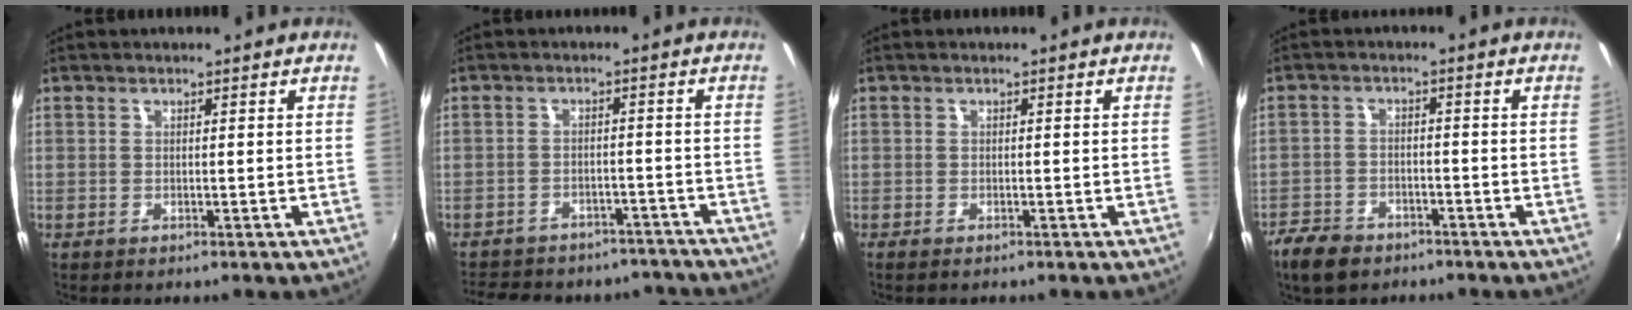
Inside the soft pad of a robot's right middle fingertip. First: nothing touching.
{"total": 18.9, "force": [-16.2, 7.7, 6.1], "torque": [-0.143, 0.018, -0.198]}
{"total": 0.8, "force": [-0.7, 0.2, 0.3], "torque": [-0.010, -0.004, -0.013]}
{"total": 7.7, "force": [-5.7, 4.3, 3.0], "torque": [-0.095, -0.002, -0.102]}